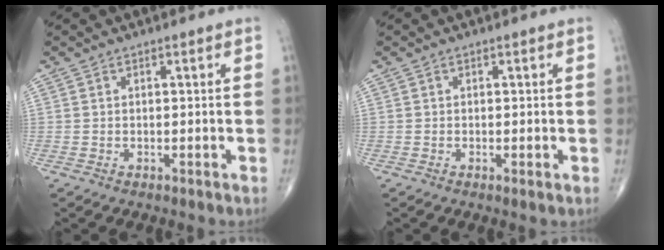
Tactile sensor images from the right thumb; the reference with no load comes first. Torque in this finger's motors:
{"motor_torque": [-0.15, -0.09, -0.32, -0.08, -0.04]}